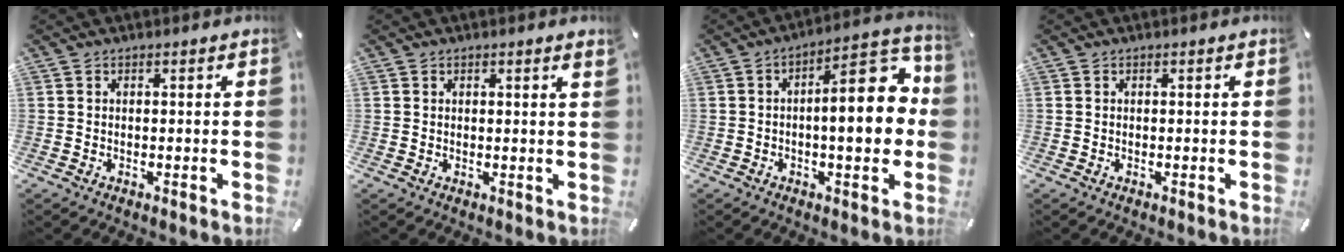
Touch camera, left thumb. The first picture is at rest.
{"total": 1.0, "force": [0.6, 0.2, 0.8], "torque": [-0.016, 0.001, 0.011]}
{"total": 15.6, "force": [0.5, 6.1, 14.3], "torque": [-0.174, -0.016, -0.001]}
{"total": 0.0}